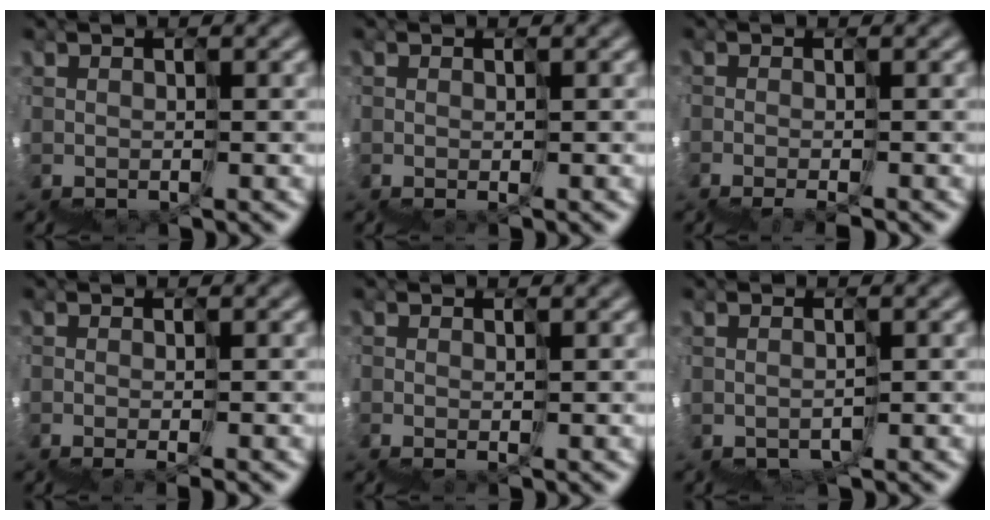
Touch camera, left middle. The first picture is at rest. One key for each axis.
{"total": 1.9, "fx": -0.5, "fy": 0.7, "fz": 1.7, "tx": -0.015, "ty": -0.006, "tz": -0.005}
{"total": 3.0, "fx": -2.2, "fy": 0.6, "fz": 2.0, "tx": -0.011, "ty": -0.015, "tz": -0.025}
{"total": 3.0, "fx": -1.4, "fy": 0.7, "fz": 2.5, "tx": -0.021, "ty": -0.010, "tz": -0.014}
{"total": 2.6, "fx": -0.4, "fy": 1.0, "fz": 2.4, "tx": -0.018, "ty": -0.007, "tz": -0.006}
{"total": 1.5, "fx": -1.5, "fy": -0.4, "fz": -0.1, "tx": -0.004, "ty": -0.003, "tz": -0.031}